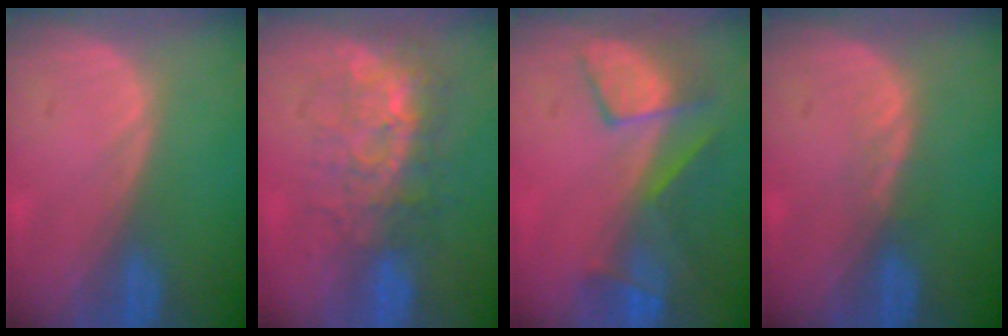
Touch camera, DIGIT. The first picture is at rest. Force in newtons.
{"total": 8.4, "press": 7.6, "slide": 3.5}
{"total": 7.7, "press": 7.3, "slide": 2.6}
{"total": 1.5, "press": 1.5, "slide": 0.2}